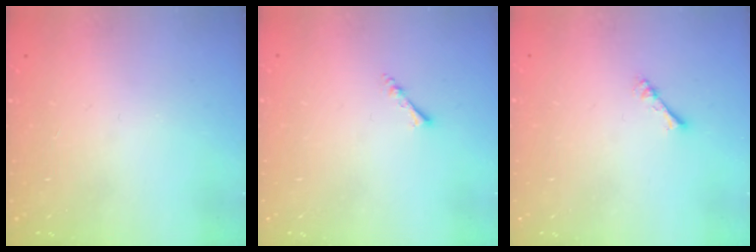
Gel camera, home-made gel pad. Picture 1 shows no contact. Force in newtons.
{"total": 2.2, "press": 2.1, "slide": 0.4}
{"total": 1.7, "press": 1.7, "slide": 0.2}